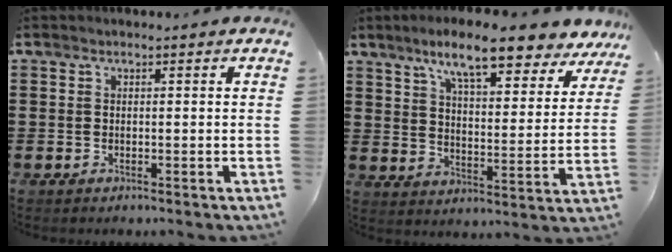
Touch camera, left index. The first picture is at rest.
{"total": 10.8, "force": [8.7, 1.1, 6.3], "torque": [-0.133, -0.035, 0.146]}